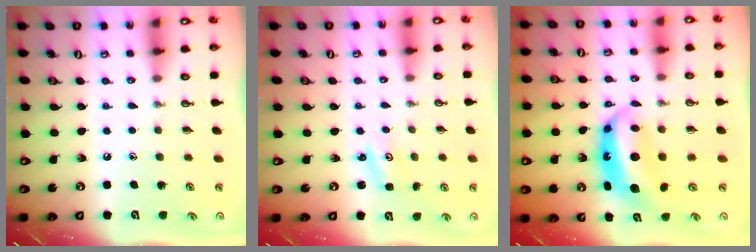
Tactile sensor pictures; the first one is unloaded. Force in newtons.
{"total": 2.0, "press": 2.0, "slide": 0.2}
{"total": 8.7, "press": 8.6, "slide": 0.9}